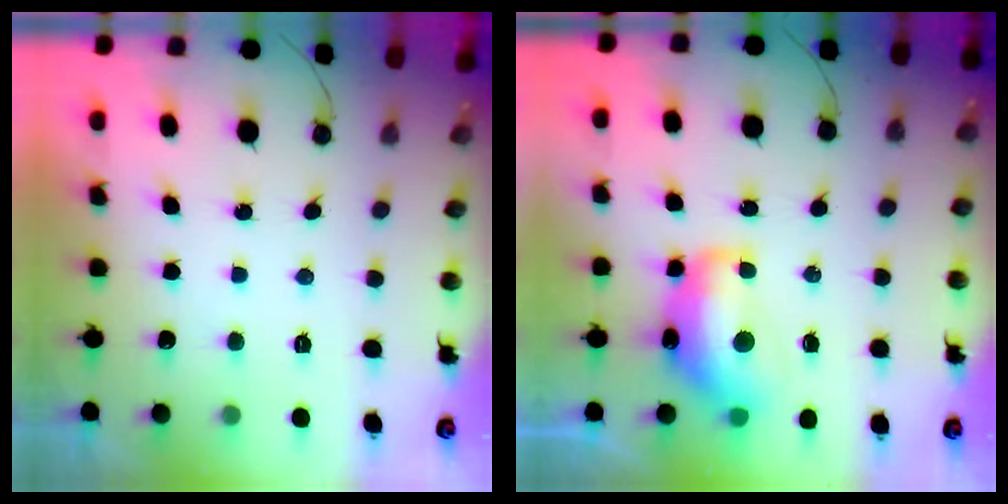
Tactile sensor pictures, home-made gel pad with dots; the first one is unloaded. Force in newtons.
{"total": 12.7, "press": 12.7, "slide": 0.9}